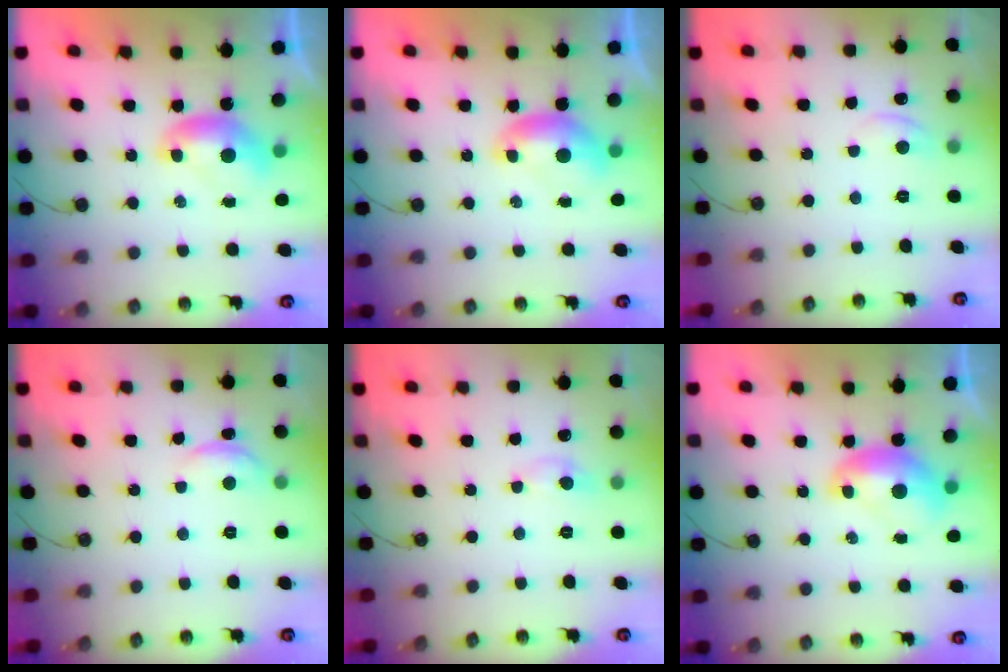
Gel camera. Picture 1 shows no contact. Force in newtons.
{"total": 0.0}
{"total": 0.9, "press": 0.7, "slide": 0.5}
{"total": 1.5, "press": 1.3, "slide": 0.7}
{"total": 1.5, "press": 1.5, "slide": 0.1}
{"total": 1.6, "press": 1.6, "slide": 0.3}